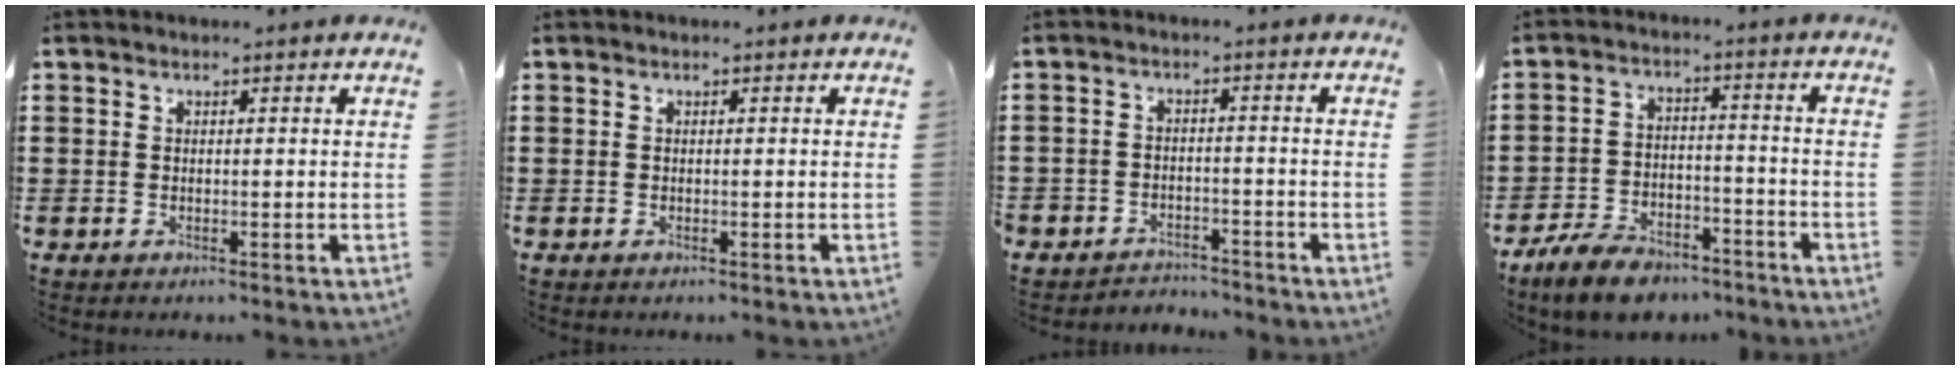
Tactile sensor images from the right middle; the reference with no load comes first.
{"total": 0.0}
{"total": 3.2, "force": [-3.1, 0.8, -0.4], "torque": [-0.002, 0.001, -0.069]}
{"total": 7.1, "force": [-6.3, 2.1, 2.6], "torque": [-0.053, 0.016, -0.122]}